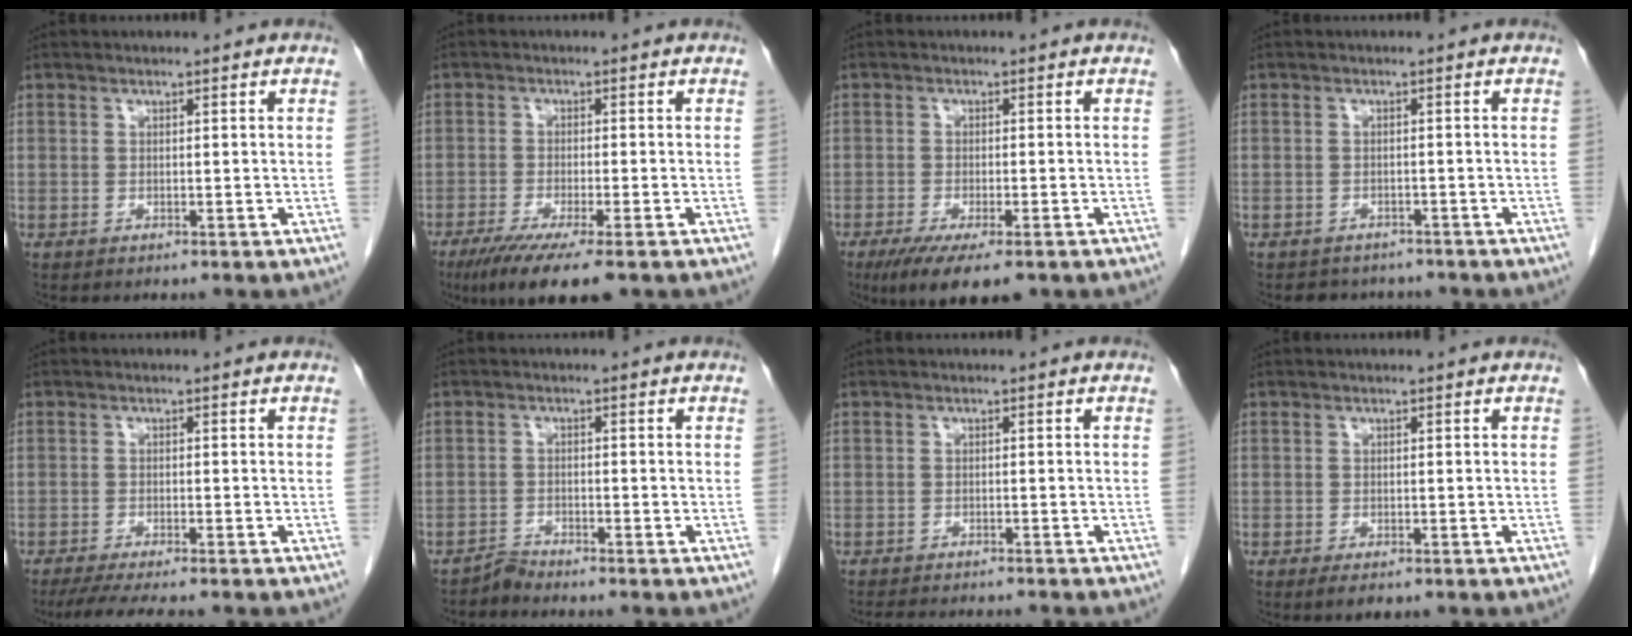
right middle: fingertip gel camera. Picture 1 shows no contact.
{"total": 8.7, "force": [-5.8, 0.9, 6.4], "torque": [-0.101, -0.021, -0.091]}
{"total": 9.0, "force": [-6.1, 2.2, 6.2], "torque": [-0.091, -0.018, -0.092]}
{"total": 4.5, "force": [-3.9, 2.1, 0.3], "torque": [-0.005, 0.006, -0.048]}
{"total": 7.4, "force": [-6.2, 0.6, 3.9], "torque": [-0.055, -0.016, -0.097]}
{"total": 1.8, "force": [-1.7, -0.3, -0.5], "torque": [0.013, -0.010, -0.034]}
{"total": 7.7, "force": [-7.1, 1.0, 2.8], "torque": [-0.036, -0.010, -0.098]}
{"total": 3.1, "force": [-2.0, 1.1, 2.2], "torque": [-0.033, -0.006, -0.027]}